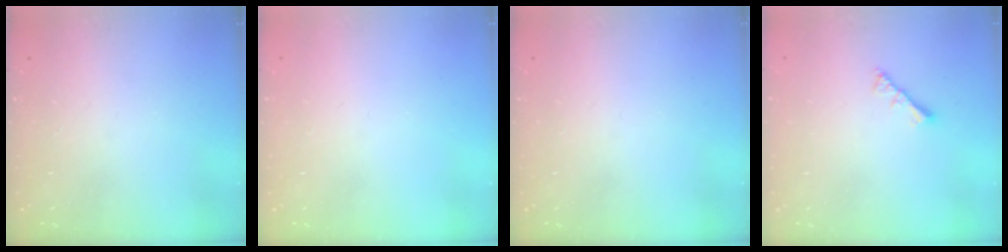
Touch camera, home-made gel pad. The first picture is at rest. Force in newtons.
{"total": 0.0}
{"total": 0.0}
{"total": 2.8, "press": 2.8, "slide": 0.6}